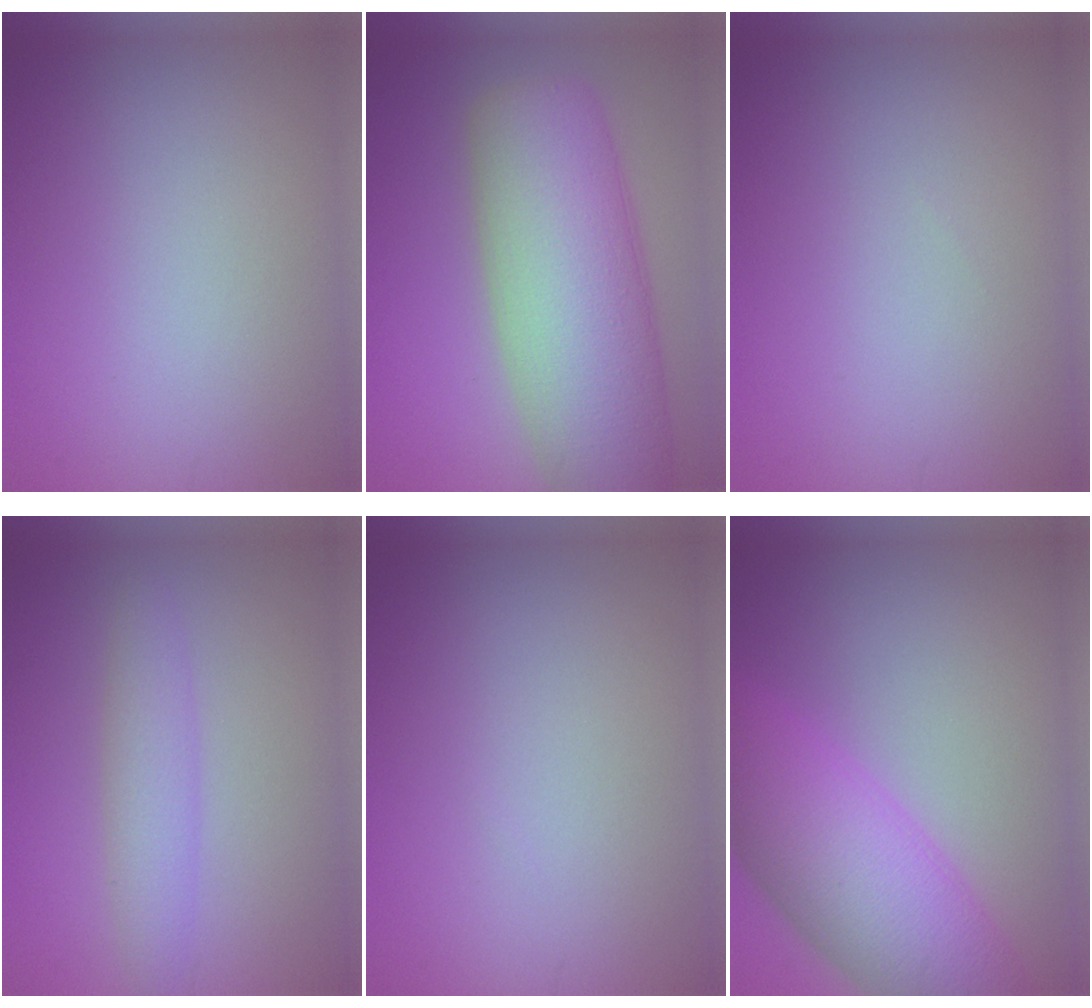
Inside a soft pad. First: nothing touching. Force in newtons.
{"total": 12.4, "press": 12.4, "slide": 0.5}
{"total": 0.0}
{"total": 2.7, "press": 2.7, "slide": 0.1}
{"total": 0.0}
{"total": 9.2, "press": 9.2, "slide": 0.3}